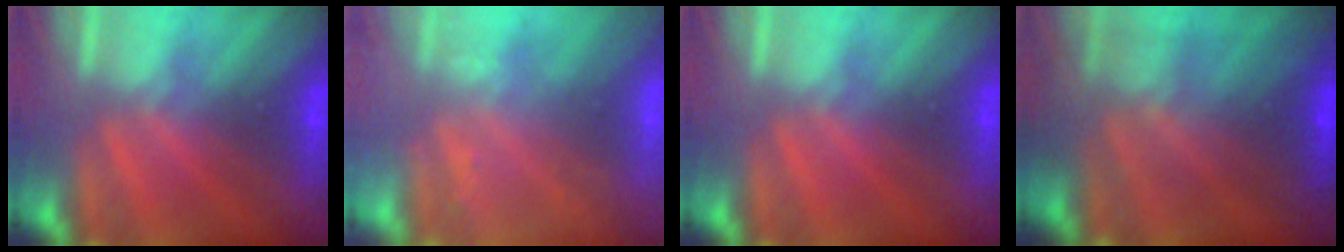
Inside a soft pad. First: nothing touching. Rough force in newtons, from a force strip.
{"total": 2.4}
{"total": 0.0}
{"total": 7.4}